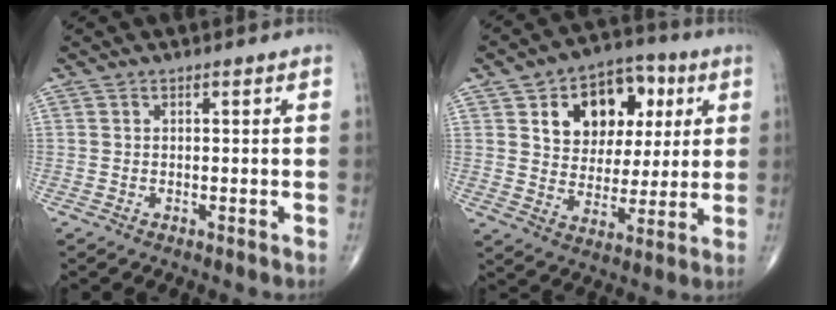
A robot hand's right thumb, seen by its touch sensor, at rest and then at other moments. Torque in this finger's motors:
{"motor_torque": [-0.25, 2.22, 0.79, 0.64, 0.02]}